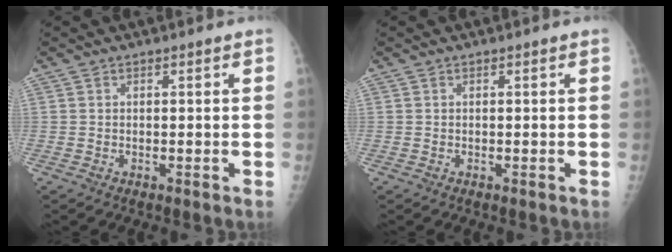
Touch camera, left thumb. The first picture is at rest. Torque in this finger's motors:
{"motor_torque": [0.00, 0.00, 0.00, 0.00, 0.00]}